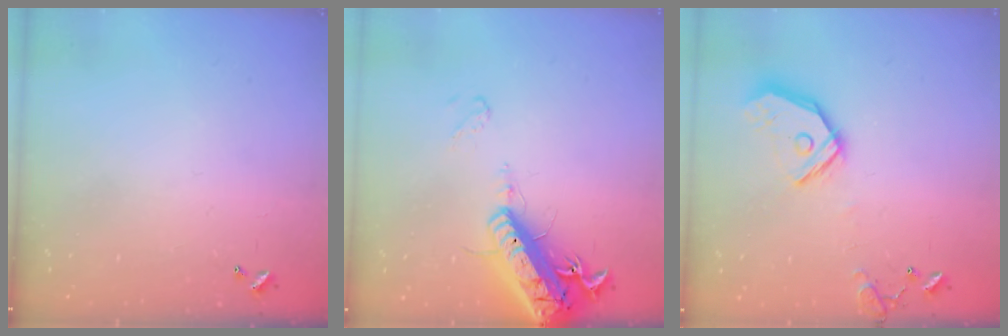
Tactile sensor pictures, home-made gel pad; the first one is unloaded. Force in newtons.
{"total": 18.9, "press": 18.5, "slide": 3.7}
{"total": 15.9, "press": 15.7, "slide": 2.6}